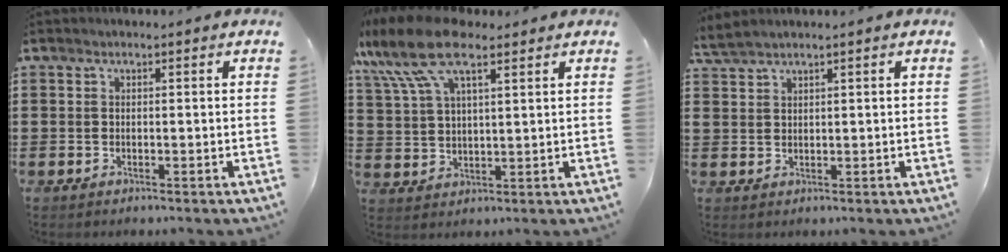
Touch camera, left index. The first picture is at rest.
{"total": 11.8, "force": [7.2, 4.6, 8.1], "torque": [-0.193, -0.006, 0.130]}
{"total": 1.9, "force": [1.8, 0.1, 0.7], "torque": [-0.019, 0.002, 0.035]}